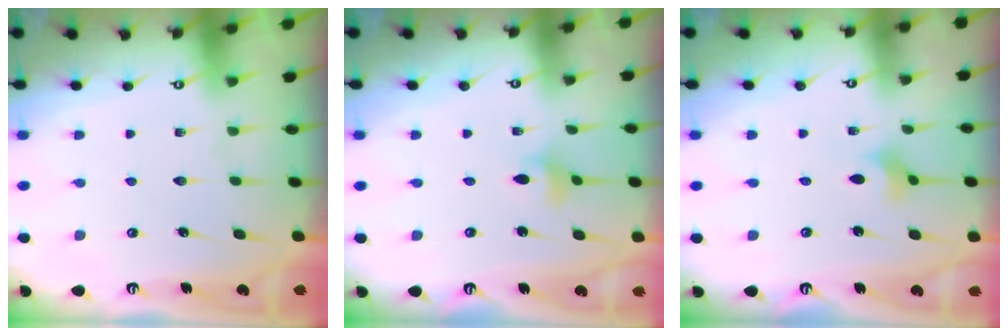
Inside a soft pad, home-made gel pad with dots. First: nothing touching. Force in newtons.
{"total": 2.4, "press": 2.4, "slide": 0.4}
{"total": 2.9, "press": 2.8, "slide": 0.6}